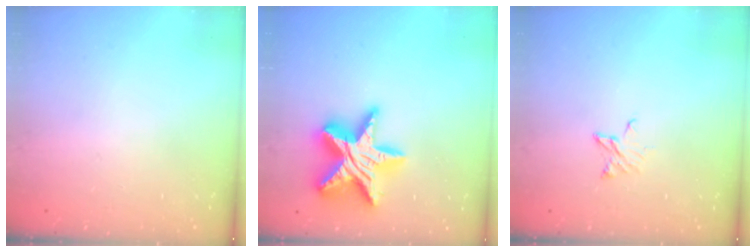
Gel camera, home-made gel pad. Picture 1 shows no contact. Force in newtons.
{"total": 20.3, "press": 20.2, "slide": 1.8}
{"total": 4.2, "press": 4.2, "slide": 0.5}